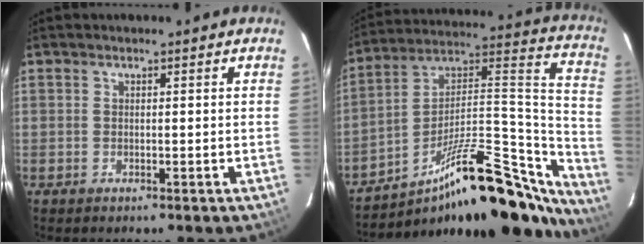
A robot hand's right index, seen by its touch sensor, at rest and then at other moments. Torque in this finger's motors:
{"motor_torque": [0.88, -1.16, 0.52, 0.09]}